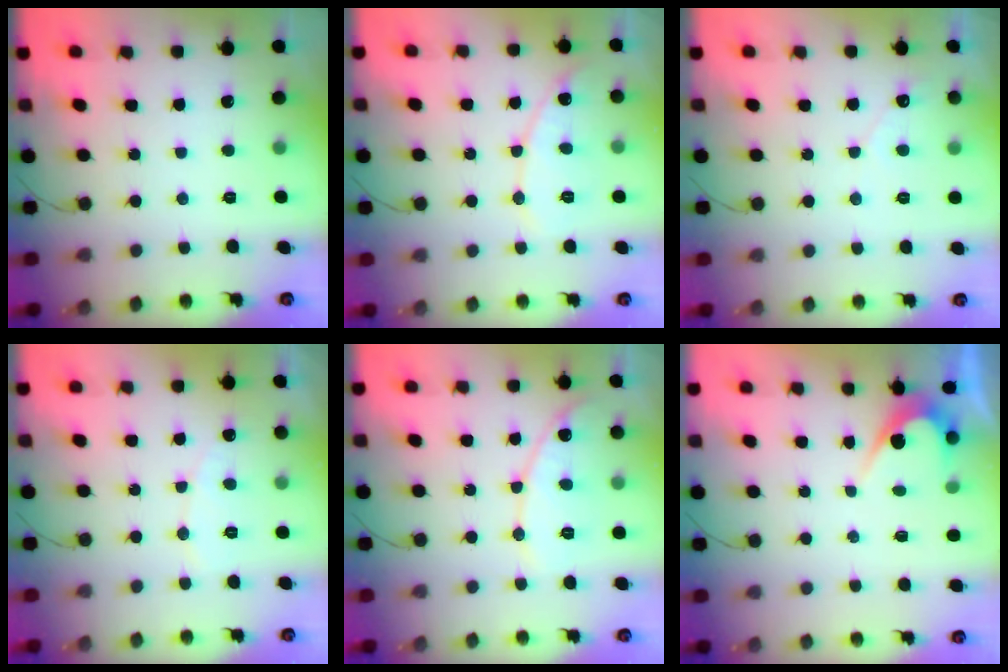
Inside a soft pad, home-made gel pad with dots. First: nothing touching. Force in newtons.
{"total": 9.2, "press": 9.2, "slide": 0.9}
{"total": 2.9, "press": 2.9, "slide": 0.1}
{"total": 5.1, "press": 5.1, "slide": 0.4}
{"total": 10.4, "press": 10.4, "slide": 0.9}
{"total": 5.2, "press": 5.2, "slide": 0.3}